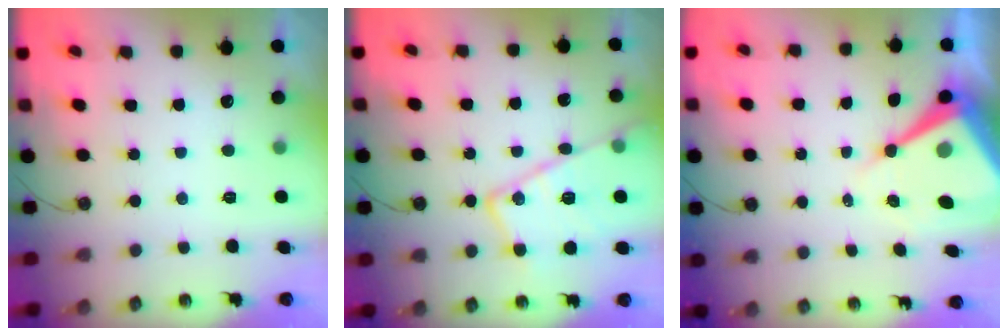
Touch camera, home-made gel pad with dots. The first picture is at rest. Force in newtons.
{"total": 19.8, "press": 19.7, "slide": 1.8}
{"total": 15.8, "press": 15.8, "slide": 1.3}